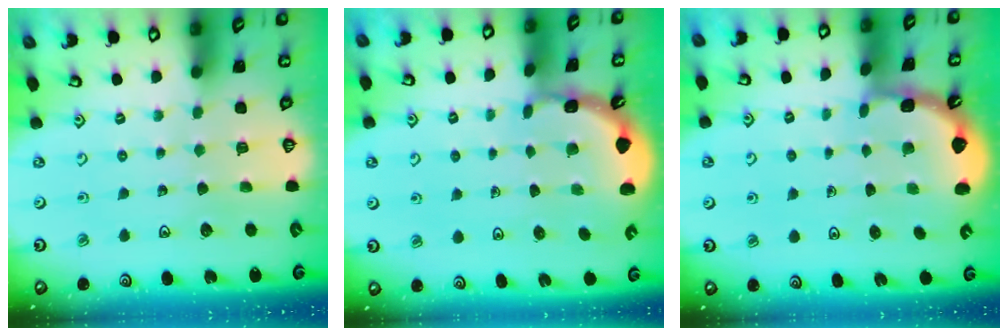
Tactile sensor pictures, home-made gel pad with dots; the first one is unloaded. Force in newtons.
{"total": 1.5, "press": 1.5, "slide": 0.1}
{"total": 2.1, "press": 2.1, "slide": 0.2}